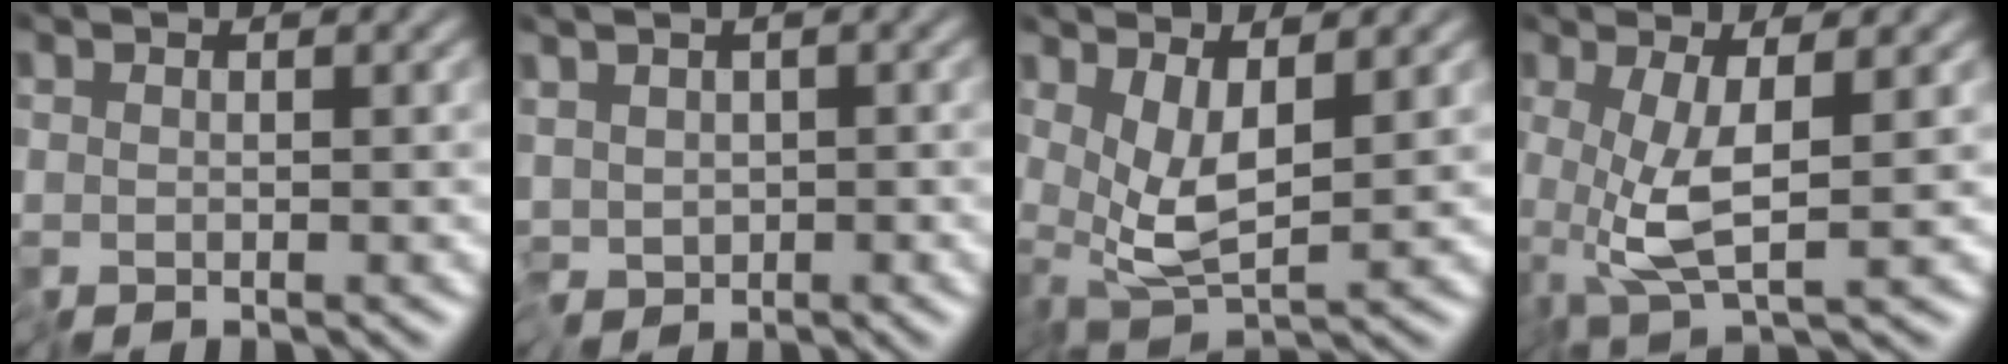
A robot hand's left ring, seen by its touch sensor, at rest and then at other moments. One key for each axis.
{"total": 3.2, "fx": -0.9, "fy": 2.3, "fz": 2.1, "tx": -0.050, "ty": -0.003, "tz": -0.026}
{"total": 4.3, "fx": 0.9, "fy": 1.2, "fz": 4.0, "tx": -0.089, "ty": -0.009, "tz": 0.019}
{"total": 4.6, "fx": -0.3, "fy": 0.8, "fz": 4.5, "tx": -0.107, "ty": -0.007, "tz": -0.005}